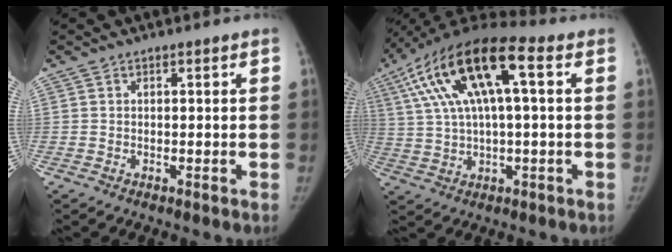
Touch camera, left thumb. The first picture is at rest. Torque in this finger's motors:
{"motor_torque": [-0.02, 1.00, 1.44, -1.33, 0.54]}